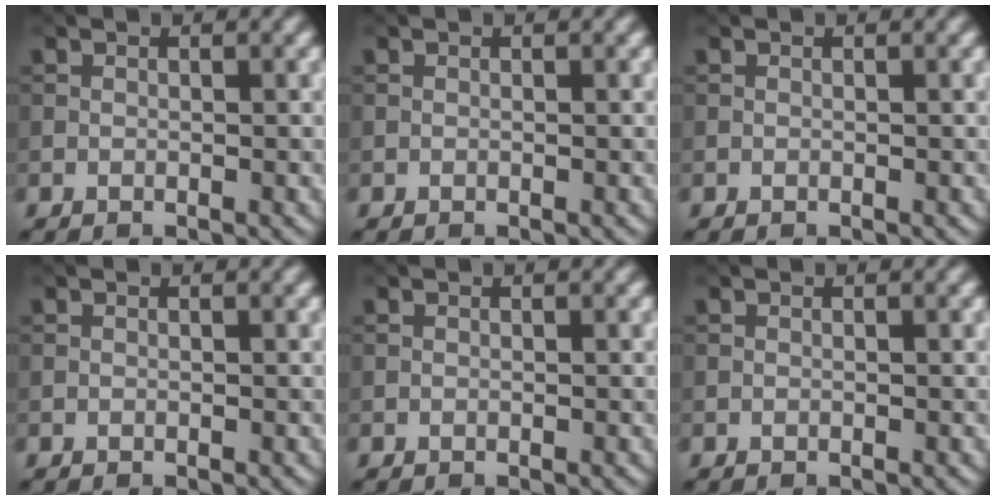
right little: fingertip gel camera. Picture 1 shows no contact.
{"total": 0.0}
{"total": 0.0}
{"total": 0.0}
{"total": 0.0}
{"total": 0.0}